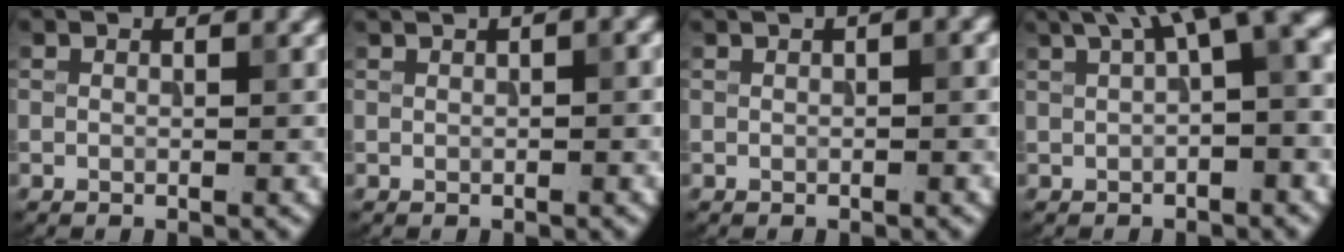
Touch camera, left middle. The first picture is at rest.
{"total": 4.2, "force": [2.2, 1.5, 3.2], "torque": [-0.039, 0.016, 0.021]}
{"total": 2.5, "force": [1.0, 0.7, 2.1], "torque": [-0.027, 0.006, 0.011]}
{"total": 8.2, "force": [3.1, 2.8, 7.1], "torque": [-0.092, 0.026, 0.046]}